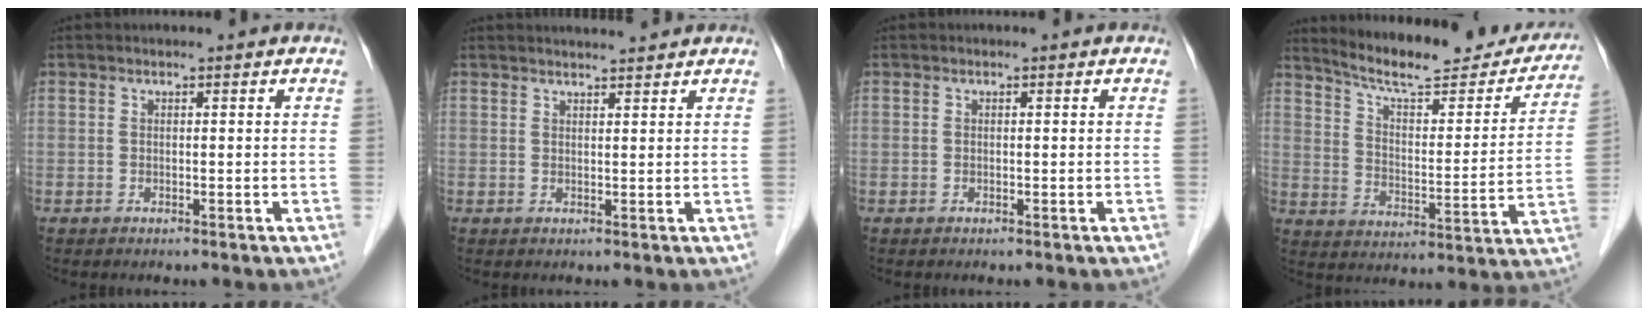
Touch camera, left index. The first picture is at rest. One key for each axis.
{"total": 4.0, "fx": 3.8, "fy": 0.0, "fz": 1.2, "tx": -0.019, "ty": 0.016, "tz": 0.050}
{"total": 0.0}
{"total": 20.7, "fx": 18.8, "fy": 3.9, "fz": 7.7, "tx": -0.106, "ty": -0.032, "tz": 0.252}